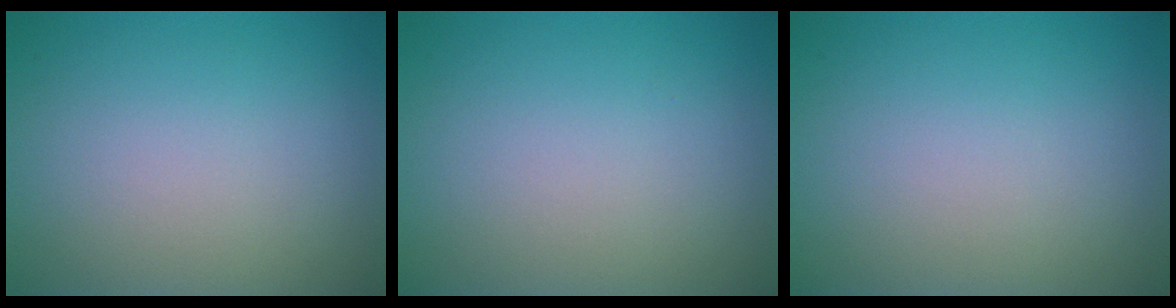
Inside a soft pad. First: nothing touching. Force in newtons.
{"total": 0.0}
{"total": 0.0}